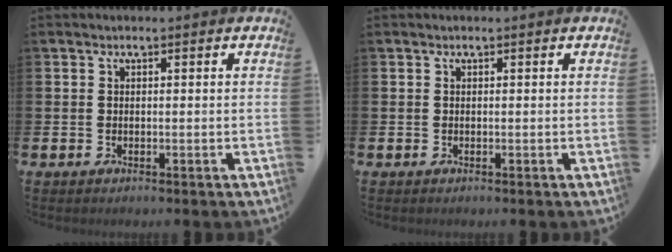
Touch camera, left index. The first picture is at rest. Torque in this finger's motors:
{"motor_torque": [0.00, 0.00, 0.00, 0.00]}